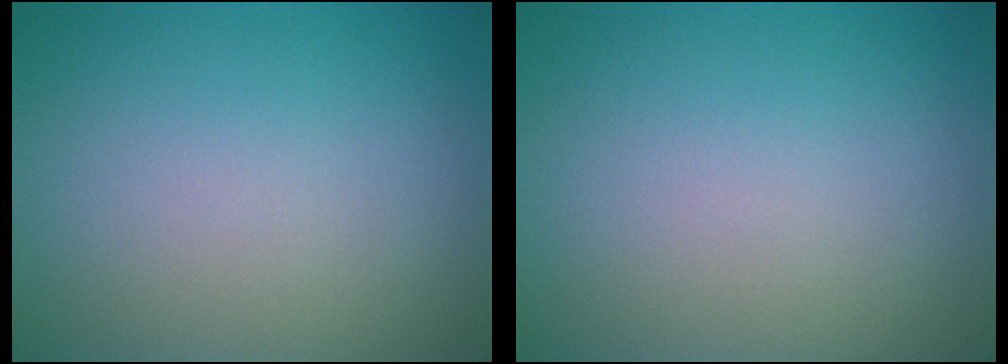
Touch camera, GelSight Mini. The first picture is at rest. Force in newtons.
{"total": 0.0}